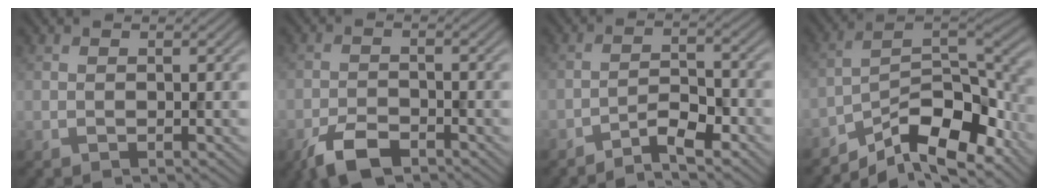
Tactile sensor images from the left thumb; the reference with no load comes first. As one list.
[{"total": 5.0, "force": [-3.5, 2.2, 2.9], "torque": [-0.052, -0.003, -0.071]}, {"total": 4.5, "force": [-3.4, 1.0, 2.7], "torque": [-0.046, 0.009, -0.069]}, {"total": 11.4, "force": [-8.1, 4.1, 7.0], "torque": [-0.103, 0.002, -0.157]}]